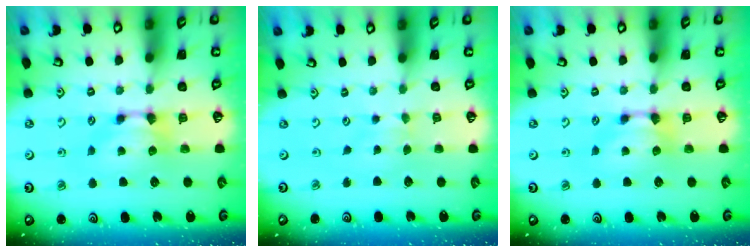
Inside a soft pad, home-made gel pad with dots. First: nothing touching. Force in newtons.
{"total": 2.3, "press": 2.3, "slide": 0.1}
{"total": 0.0}